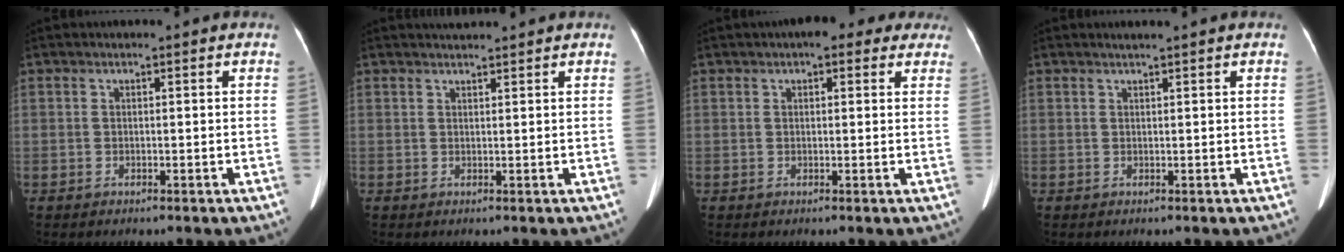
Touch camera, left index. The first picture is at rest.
{"total": 1.7, "force": [1.7, -0.2, 0.3], "torque": [-0.004, 0.015, 0.034]}
{"total": 6.0, "force": [4.2, 2.7, 3.4], "torque": [-0.026, 0.029, 0.048]}
{"total": 0.7, "force": [0.6, -0.2, 0.4], "torque": [-0.011, 0.000, 0.015]}